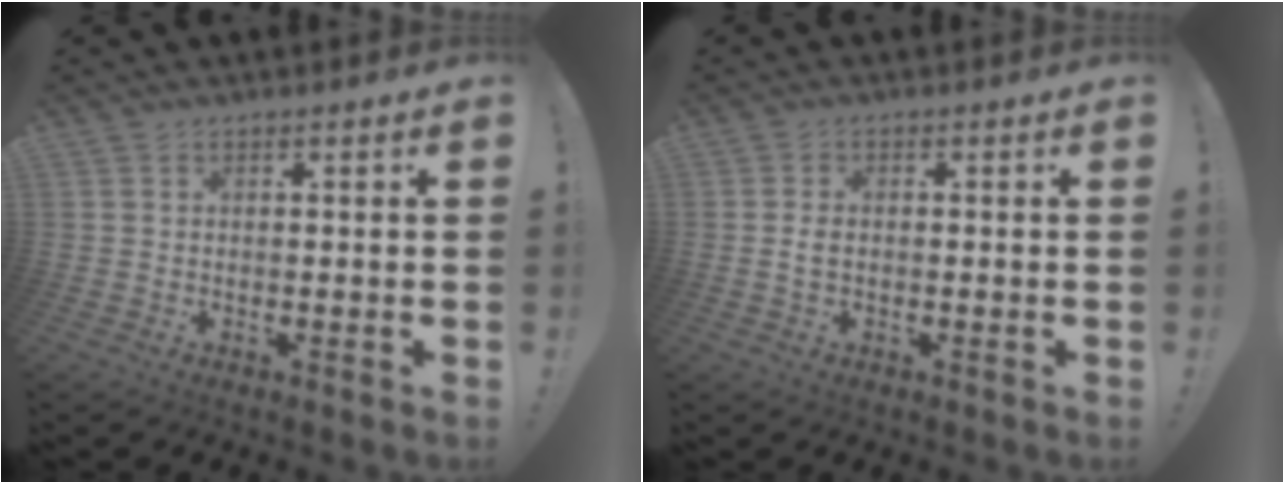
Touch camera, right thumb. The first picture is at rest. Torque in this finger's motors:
{"motor_torque": [-0.19, -0.10, -0.05, 0.47, -0.04]}